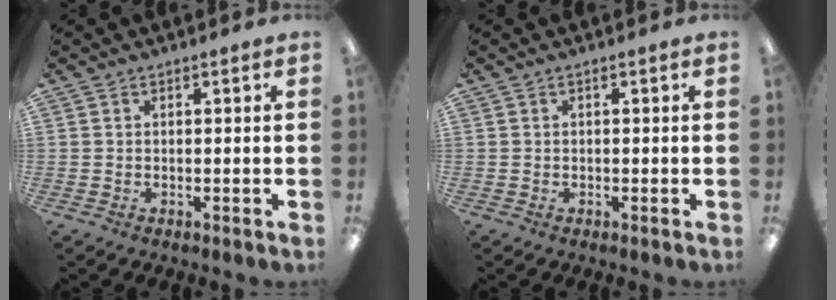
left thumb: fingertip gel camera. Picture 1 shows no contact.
{"total": 0.0}